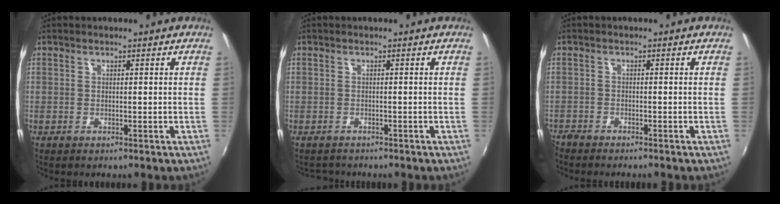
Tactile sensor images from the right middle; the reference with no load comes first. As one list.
[{"total": 2.1, "force": [-1.9, 0.8, 0.2], "torque": [-0.006, -0.008, -0.029]}, {"total": 2.8, "force": [-2.7, 0.6, 0.5], "torque": [-0.024, -0.014, -0.056]}]